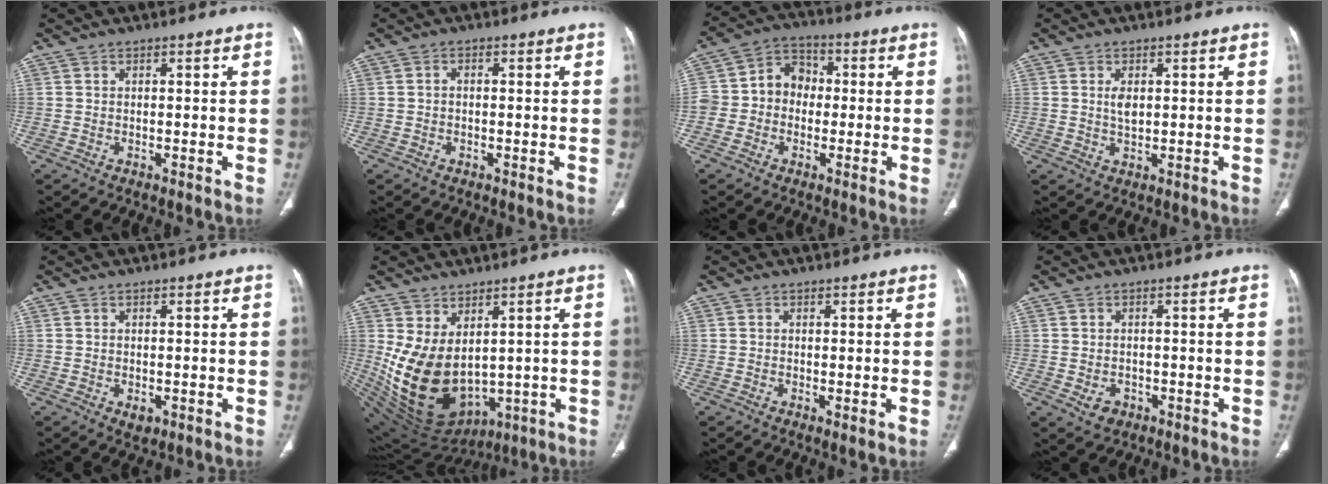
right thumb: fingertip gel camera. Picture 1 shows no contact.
{"total": 1.0, "force": [-0.2, 0.7, 0.6], "torque": [-0.010, 0.004, -0.005]}
{"total": 9.0, "force": [-0.8, 7.9, 4.3], "torque": [-0.050, 0.039, -0.028]}
{"total": 2.7, "force": [0.6, 1.4, 2.2], "torque": [-0.036, -0.005, 0.014]}
{"total": 1.8, "force": [-0.5, 1.2, 1.3], "torque": [-0.013, -0.002, -0.001]}
{"total": 15.4, "force": [1.4, 9.8, 11.8], "torque": [-0.203, -0.031, 0.067]}
{"total": 1.0, "force": [-0.1, 0.2, 0.9], "torque": [-0.022, -0.006, -0.002]}
{"total": 3.1, "force": [-1.1, 2.4, 1.6], "torque": [-0.020, 0.004, -0.008]}